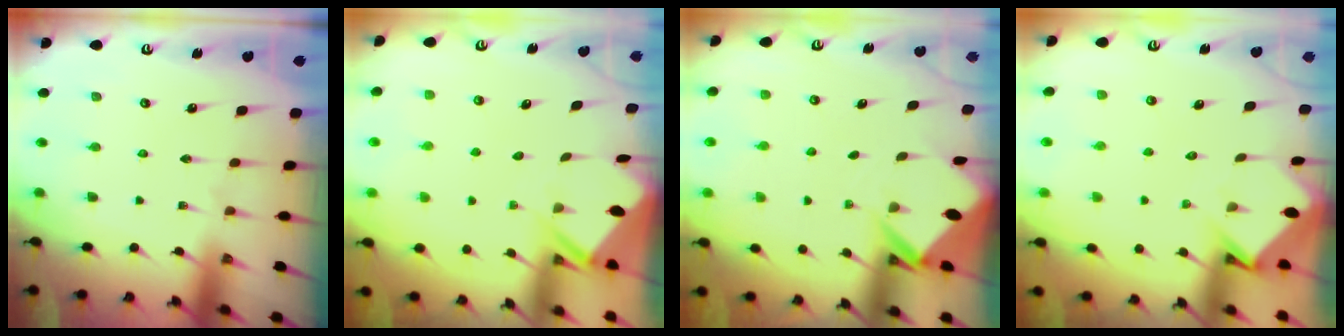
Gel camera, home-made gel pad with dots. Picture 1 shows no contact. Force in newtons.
{"total": 3.2, "press": 3.2, "slide": 0.4}
{"total": 2.7, "press": 2.7, "slide": 0.1}
{"total": 3.6, "press": 3.6, "slide": 0.2}